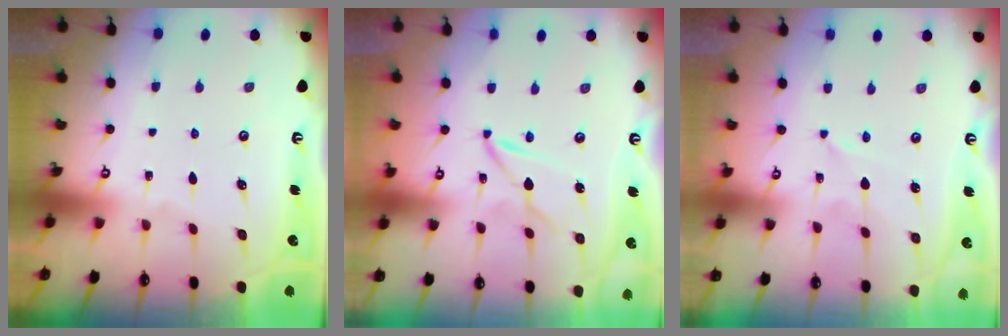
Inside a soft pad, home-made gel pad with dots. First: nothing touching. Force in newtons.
{"total": 2.5, "press": 2.5, "slide": 0.3}
{"total": 0.5, "press": 0.5, "slide": 0.1}